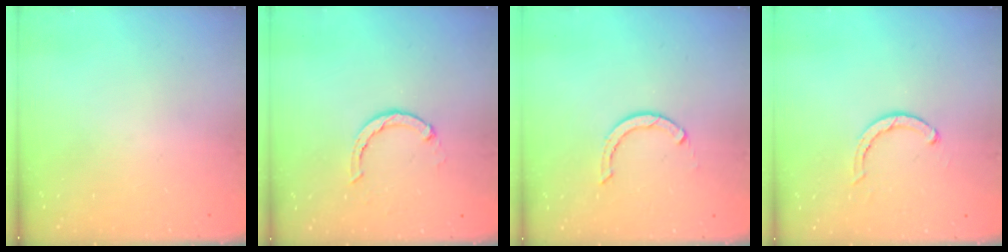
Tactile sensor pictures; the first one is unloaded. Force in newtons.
{"total": 2.3, "press": 2.3, "slide": 0.2}
{"total": 2.6, "press": 2.6, "slide": 0.1}
{"total": 2.8, "press": 2.8, "slide": 0.2}